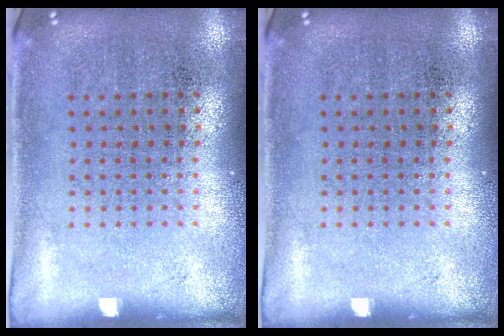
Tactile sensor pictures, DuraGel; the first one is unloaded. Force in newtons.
{"total": 0.0}